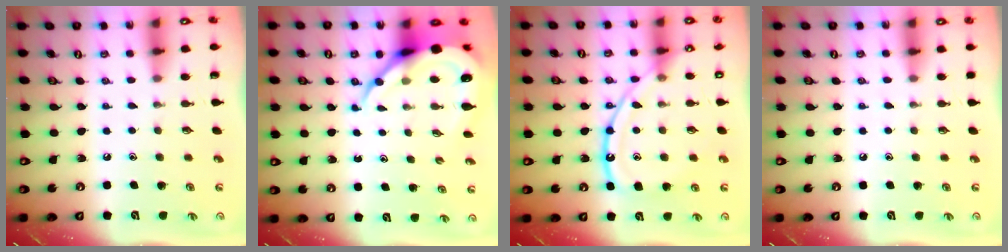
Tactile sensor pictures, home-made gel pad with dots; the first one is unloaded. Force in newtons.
{"total": 10.9, "press": 10.8, "slide": 1.2}
{"total": 14.3, "press": 14.2, "slide": 1.3}
{"total": 4.2, "press": 4.1, "slide": 0.6}